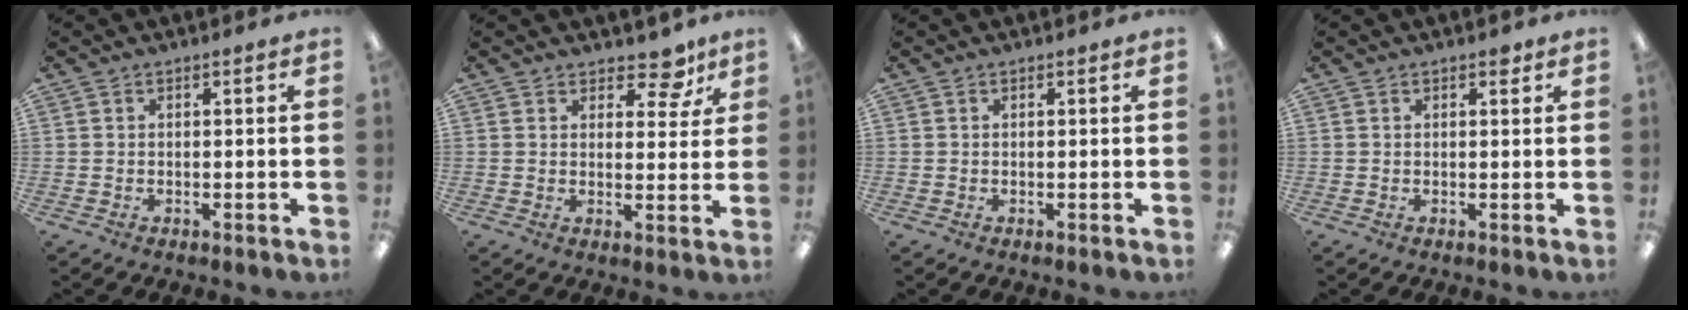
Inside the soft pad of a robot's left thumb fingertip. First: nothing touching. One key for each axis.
{"total": 6.6, "fx": 5.0, "fy": 3.2, "fz": 2.9, "tx": -0.031, "ty": -0.028, "tz": 0.085}
{"total": 0.0}
{"total": 1.4, "fx": 0.9, "fy": 0.8, "fz": 0.7, "tx": 0.001, "ty": -0.004, "tz": 0.012}